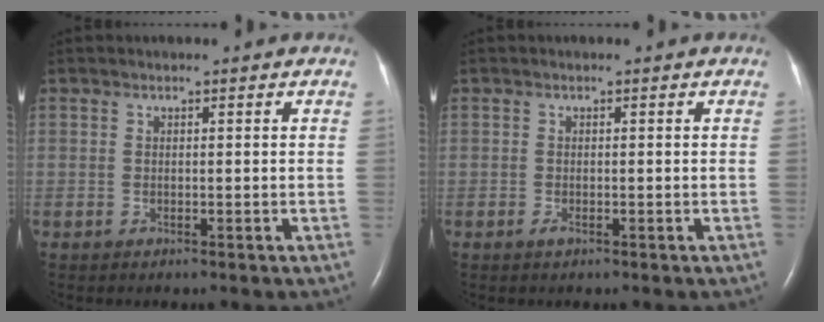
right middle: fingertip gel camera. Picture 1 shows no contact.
{"total": 0.6, "force": [-0.3, 0.1, 0.5], "torque": [-0.010, -0.001, -0.005]}